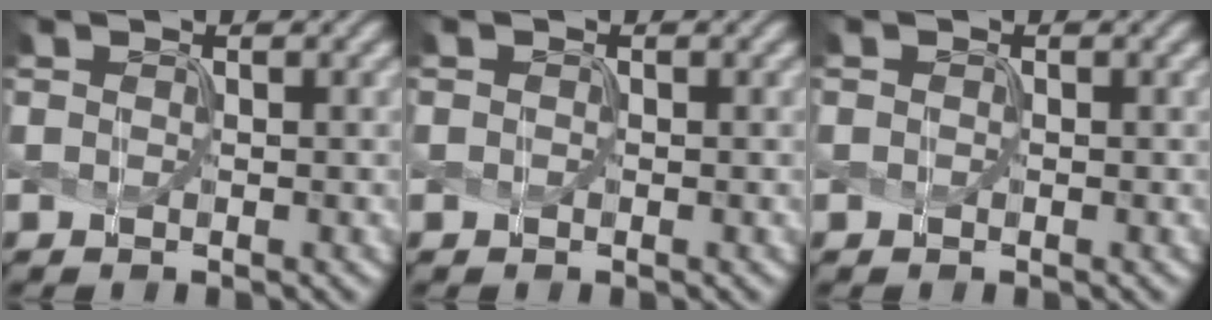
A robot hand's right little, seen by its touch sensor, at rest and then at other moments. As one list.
[{"total": 0.0}, {"total": 0.0}]